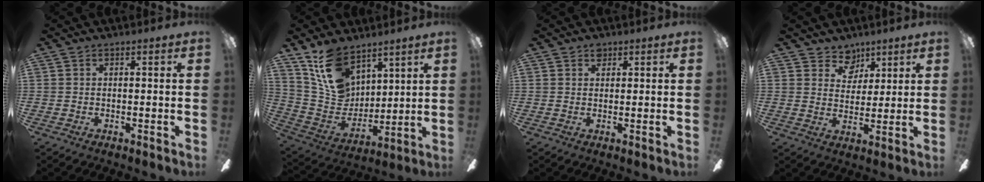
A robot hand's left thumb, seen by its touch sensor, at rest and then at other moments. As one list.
[{"total": 15.1, "force": [9.8, 9.3, 6.6], "torque": [-0.135, -0.045, 0.195]}, {"total": 1.8, "force": [1.2, 1.2, 0.7], "torque": [-0.008, -0.002, 0.021]}, {"total": 6.6, "force": [4.5, 4.7, 1.0], "torque": [-0.012, -0.025, 0.082]}]